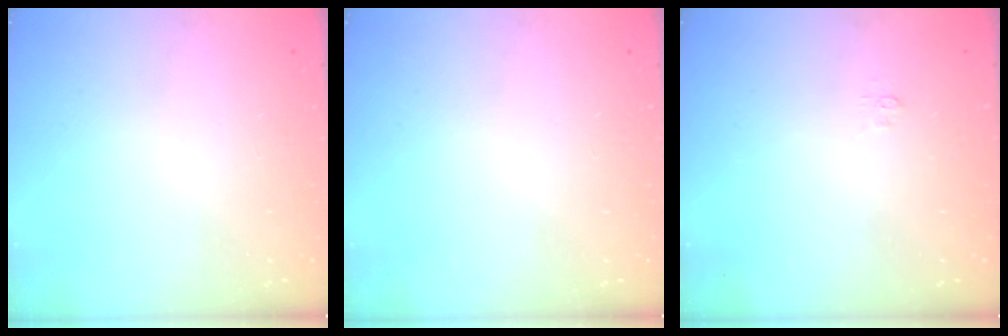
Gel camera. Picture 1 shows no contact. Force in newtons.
{"total": 0.0}
{"total": 3.1, "press": 3.0, "slide": 0.4}